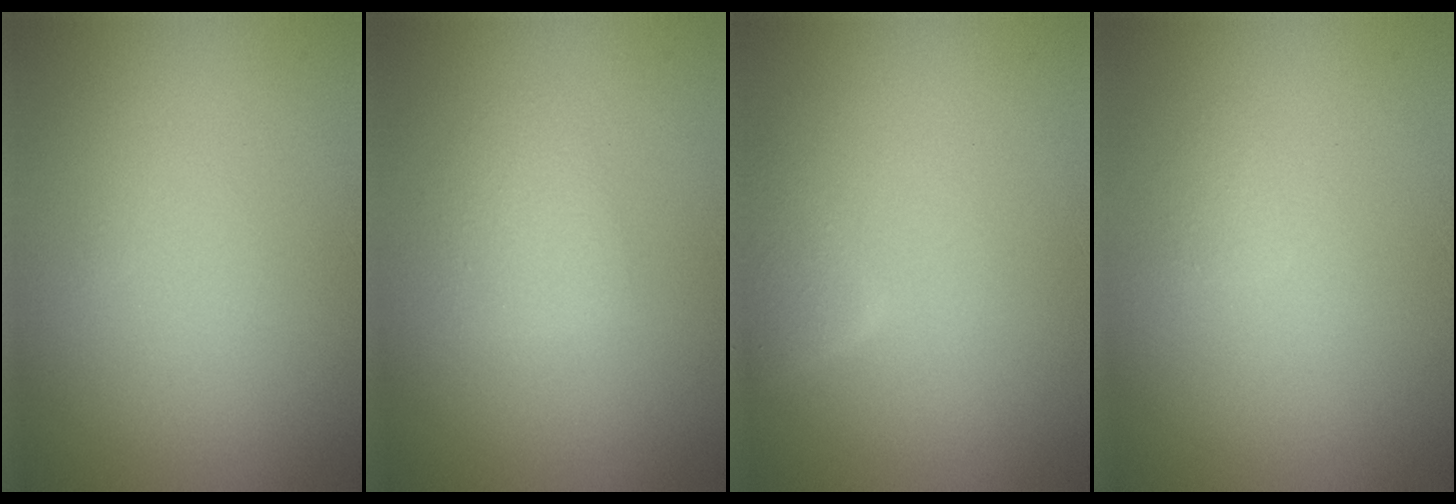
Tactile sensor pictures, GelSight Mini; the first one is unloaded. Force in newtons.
{"total": 1.6, "press": 1.6, "slide": 0.1}
{"total": 2.1, "press": 2.1, "slide": 0.2}
{"total": 0.7, "press": 0.7, "slide": 0.1}